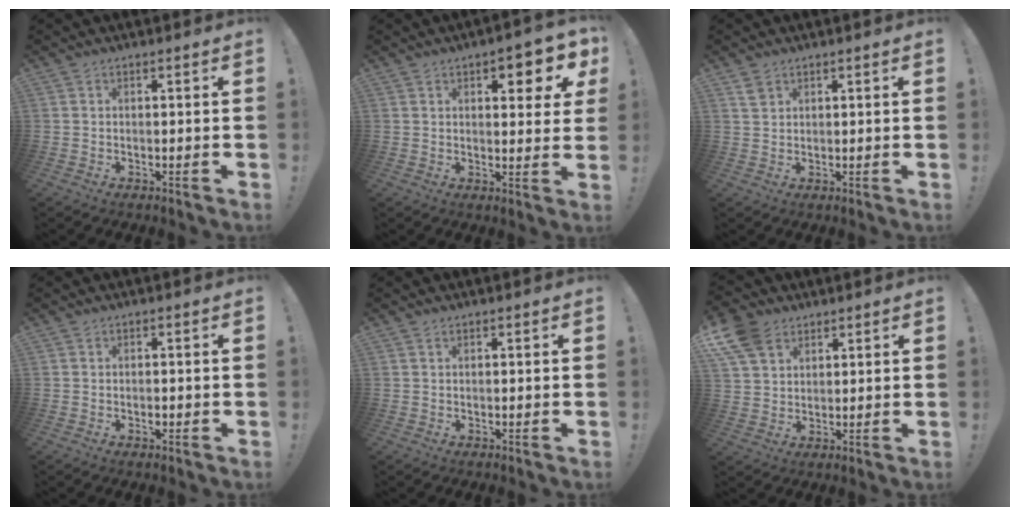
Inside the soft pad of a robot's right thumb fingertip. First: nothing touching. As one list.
[{"total": 6.9, "force": [3.5, 2.3, 5.5], "torque": [-0.059, -0.020, 0.052]}, {"total": 2.4, "force": [1.7, 1.3, 1.0], "torque": [-0.009, -0.009, 0.030]}, {"total": 1.0, "force": [-0.5, 0.6, 0.7], "torque": [-0.010, 0.001, -0.008]}, {"total": 0.5, "force": [0.4, 0.2, 0.2], "torque": [0.004, -0.003, 0.007]}, {"total": 9.7, "force": [5.5, 6.6, 4.5], "torque": [-0.089, -0.025, 0.111]}]